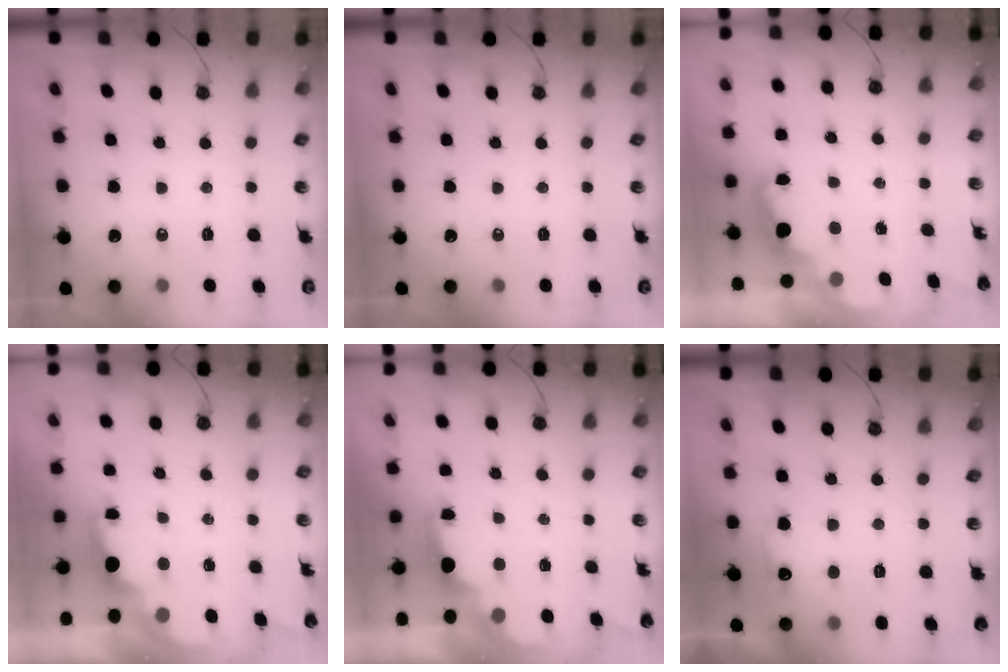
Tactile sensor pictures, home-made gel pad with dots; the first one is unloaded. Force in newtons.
{"total": 0.0}
{"total": 2.2, "press": 2.1, "slide": 0.7}
{"total": 1.9, "press": 1.7, "slide": 0.8}
{"total": 2.1, "press": 2.0, "slide": 0.8}
{"total": 7.5, "press": 7.5, "slide": 0.5}